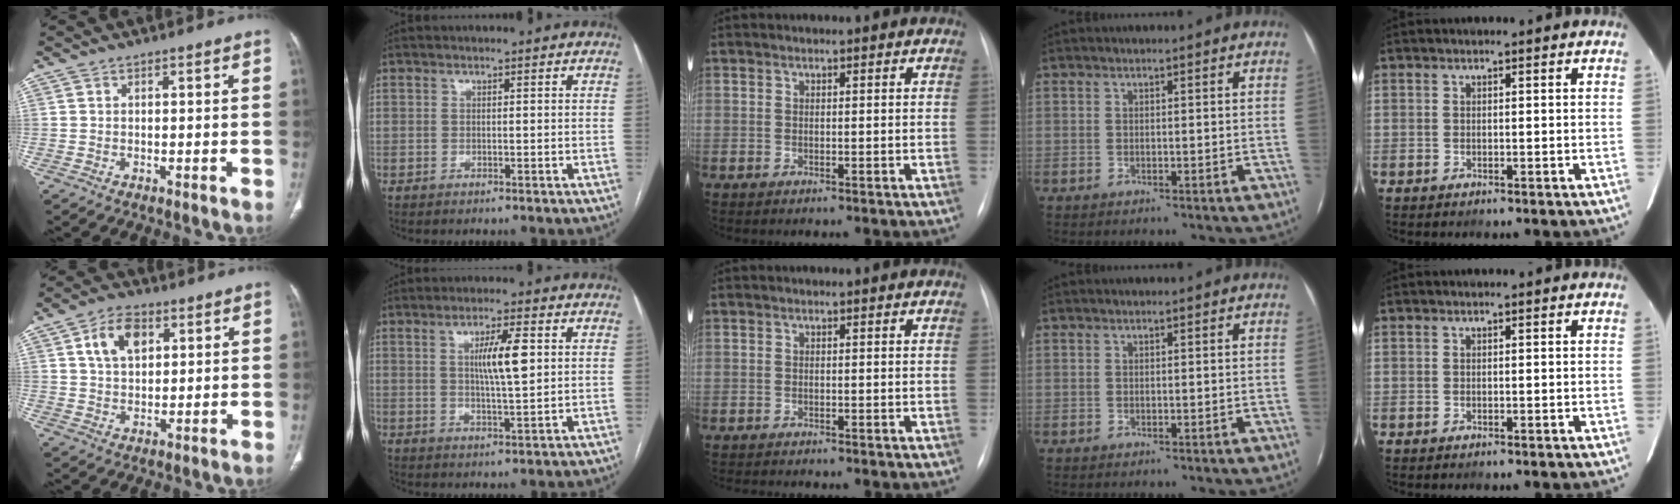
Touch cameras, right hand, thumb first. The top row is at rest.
{"thumb": {"total": 8.2, "force": [3.1, 5.2, 5.5], "torque": [-0.081, -0.004, 0.054]}, "index": {"total": 6.6, "force": [1.4, 0.7, 6.4], "torque": [-0.112, 0.002, 0.025]}, "middle": {"total": 1.8, "force": [-1.8, -0.1, 0.5], "torque": [-0.005, -0.004, -0.025]}}